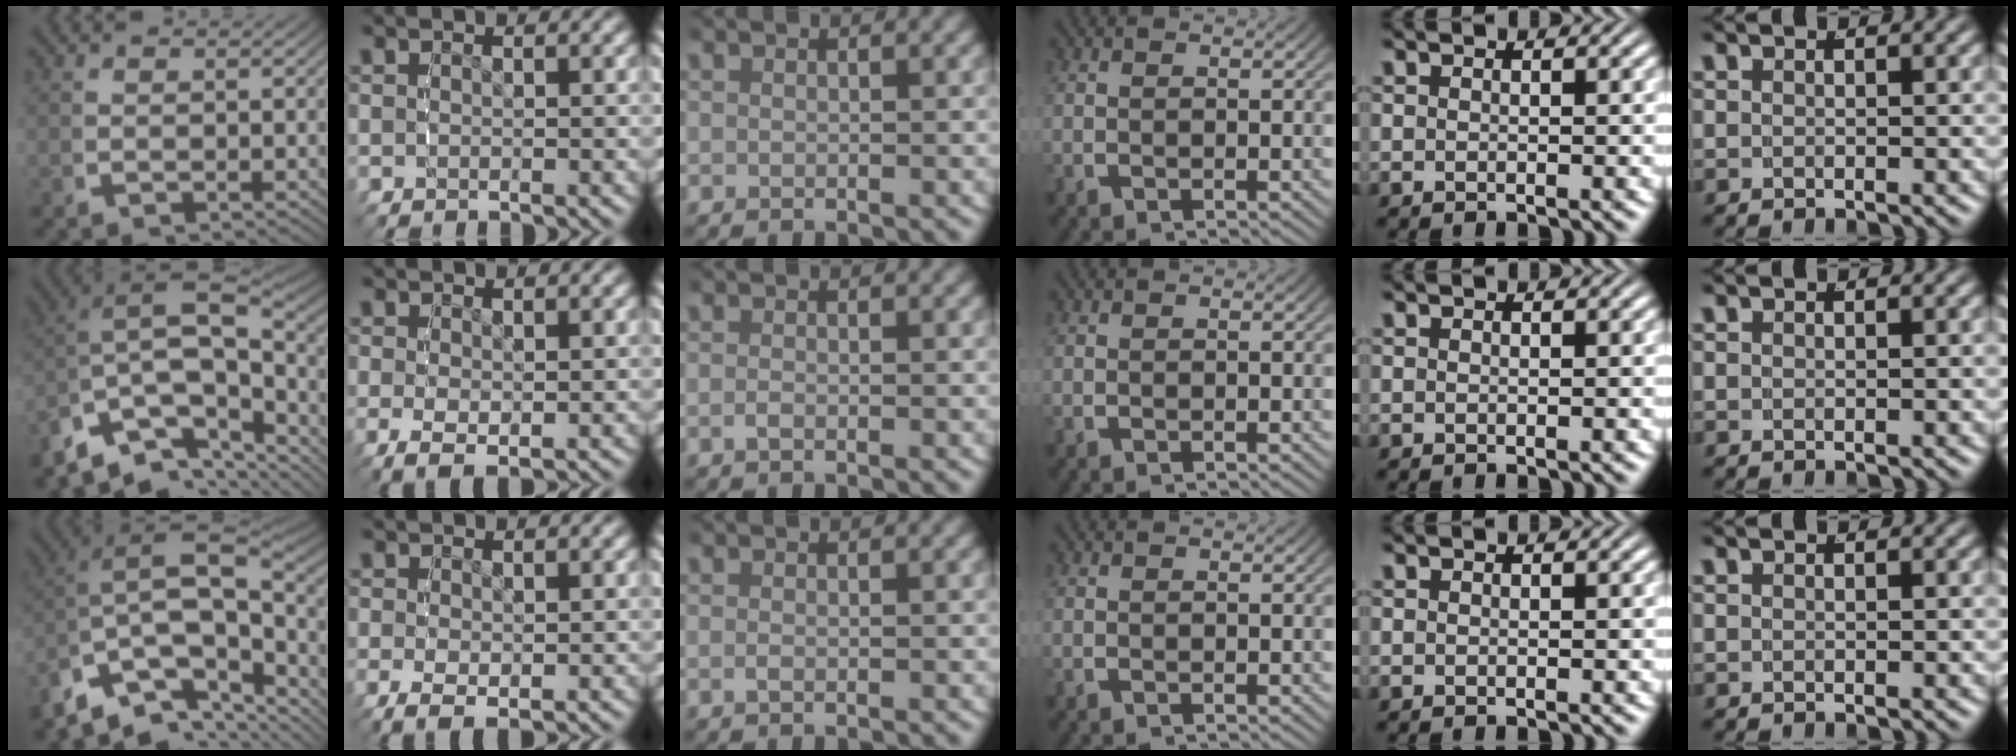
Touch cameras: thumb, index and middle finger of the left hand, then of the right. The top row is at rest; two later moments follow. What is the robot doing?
{"motion": "grasp_and_lifting", "object": "backpack"}